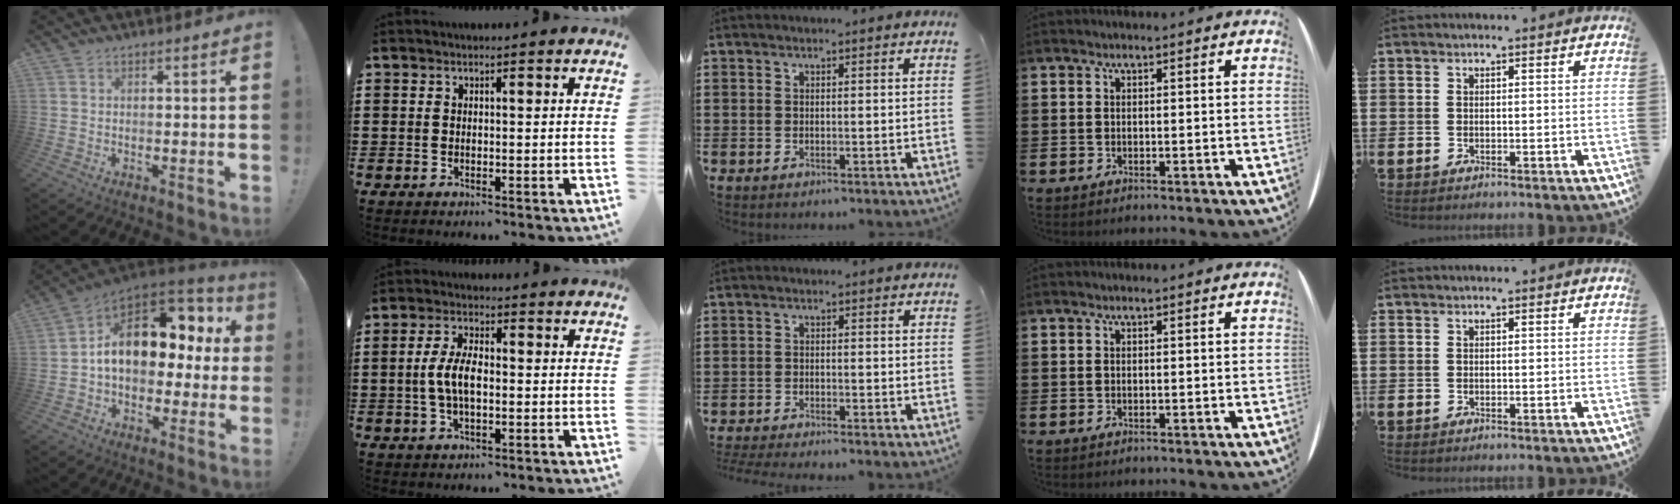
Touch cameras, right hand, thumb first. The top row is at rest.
{"thumb": {"total": 16.3, "force": [3.7, 10.6, 11.8], "torque": [-0.158, -0.015, 0.071]}, "index": {"total": 5.7, "force": [-0.6, 2.5, 5.1], "torque": [-0.119, -0.003, -0.019]}, "middle": {"total": 2.0, "force": [-1.9, 0.0, 0.3], "torque": [-0.014, -0.003, -0.042]}}